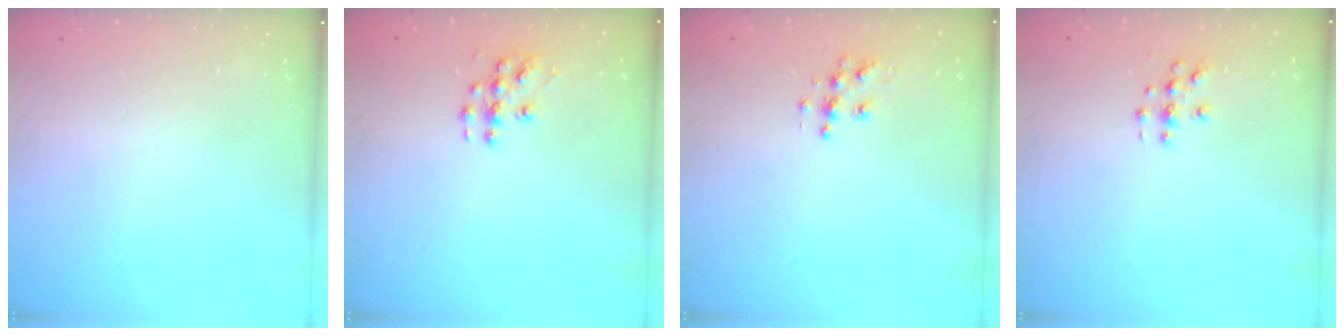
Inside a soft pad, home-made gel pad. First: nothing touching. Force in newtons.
{"total": 7.8, "press": 7.8, "slide": 0.4}
{"total": 6.1, "press": 6.1, "slide": 0.3}
{"total": 3.0, "press": 3.0, "slide": 0.1}